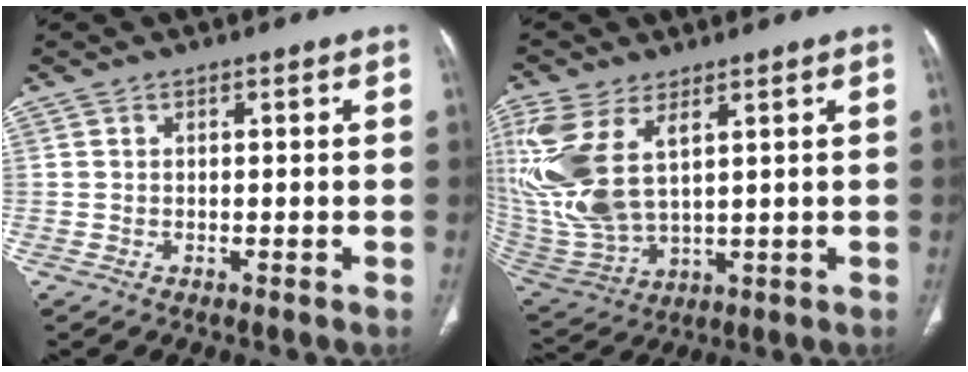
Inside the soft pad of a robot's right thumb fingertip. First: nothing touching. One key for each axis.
{"total": 17.1, "fx": 5.6, "fy": 8.8, "fz": 13.6, "tx": -0.318, "ty": -0.018, "tz": 0.129}